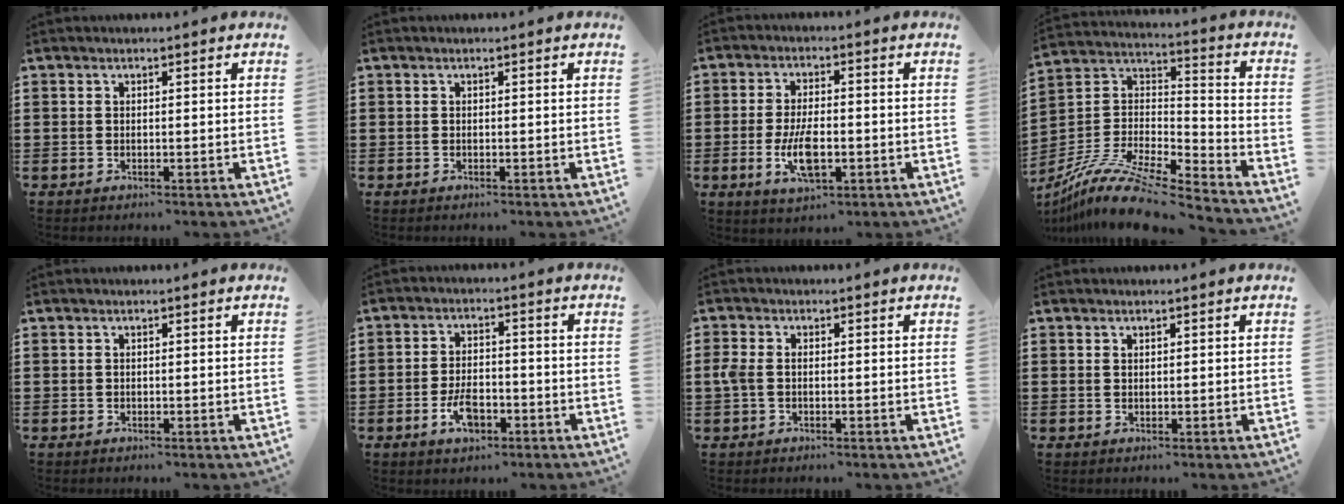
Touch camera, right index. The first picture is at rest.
{"total": 0.0}
{"total": 7.0, "force": [-1.8, 2.8, 6.1], "torque": [-0.130, -0.004, -0.036]}
{"total": 12.5, "force": [-10.5, 2.1, 6.5], "torque": [-0.132, 0.019, -0.206]}
{"total": 0.0}
{"total": 5.2, "force": [-2.3, 2.7, 3.9], "torque": [-0.084, 0.001, -0.047]}
{"total": 2.0, "force": [-0.3, 1.2, 1.6], "torque": [-0.047, -0.002, -0.011]}
{"total": 0.5, "force": [0.5, 0.1, 0.1], "torque": [-0.002, 0.002, 0.011]}